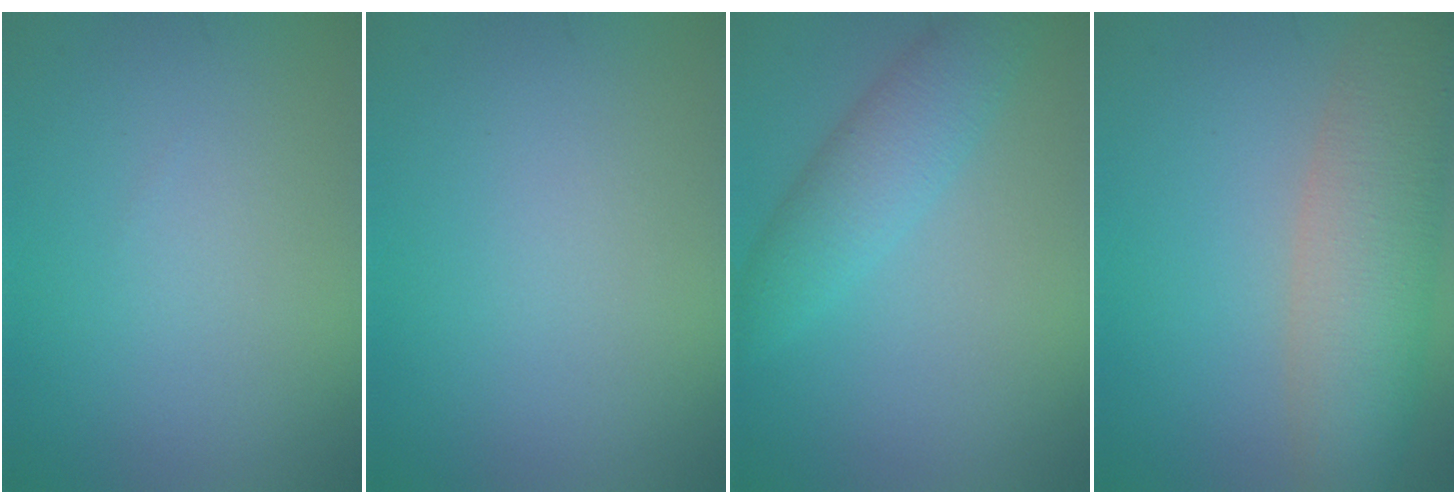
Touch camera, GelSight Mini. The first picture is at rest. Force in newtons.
{"total": 0.0}
{"total": 3.8, "press": 3.8, "slide": 0.1}
{"total": 7.1, "press": 7.0, "slide": 0.7}